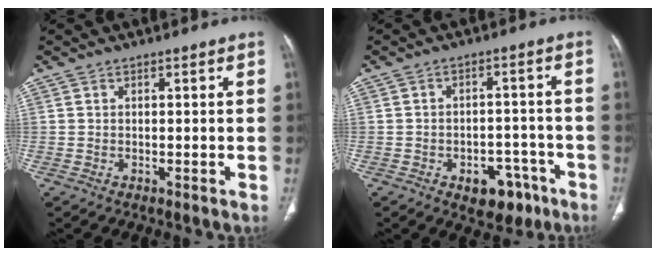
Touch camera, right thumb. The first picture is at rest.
{"total": 8.3, "force": [-4.5, 5.4, 4.5], "torque": [-0.031, 0.039, -0.054]}